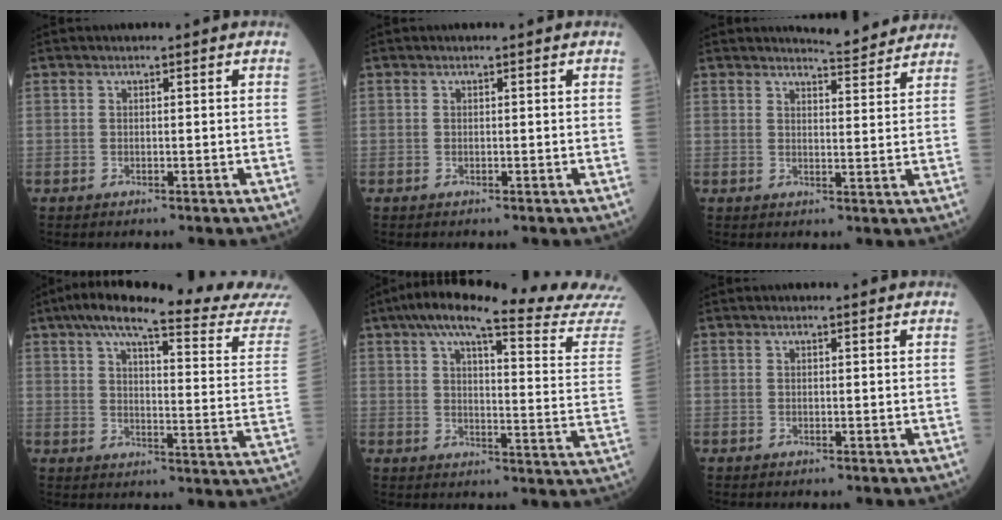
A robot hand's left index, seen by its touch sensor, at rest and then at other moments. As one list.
[{"total": 0.0}, {"total": 5.8, "force": [5.8, 0.0, 0.4], "torque": [-0.020, -0.007, 0.067]}, {"total": 23.6, "force": [21.0, -0.2, 10.8], "torque": [-0.157, -0.057, 0.259]}, {"total": 23.7, "force": [21.1, -0.6, 10.7], "torque": [-0.154, -0.063, 0.257]}, {"total": 0.7, "force": [0.5, 0.1, 0.4], "torque": [-0.010, 0.006, 0.006]}]